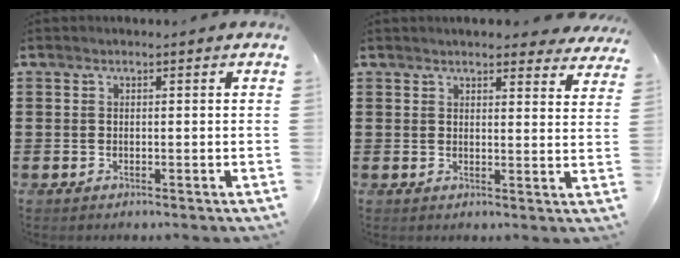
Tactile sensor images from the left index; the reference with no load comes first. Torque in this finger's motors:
{"motor_torque": [2.14, 0.00, 0.36, 0.05]}